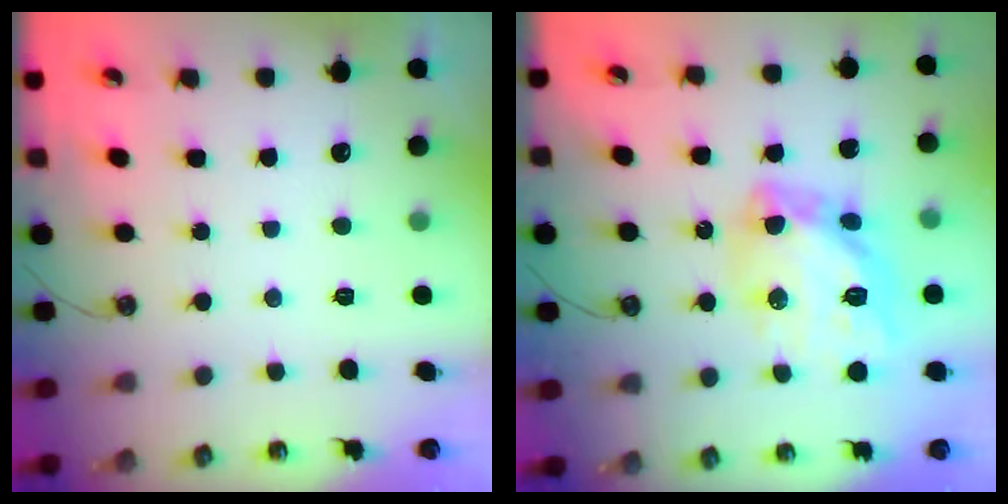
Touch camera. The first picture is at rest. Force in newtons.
{"total": 16.8, "press": 16.8, "slide": 1.6}